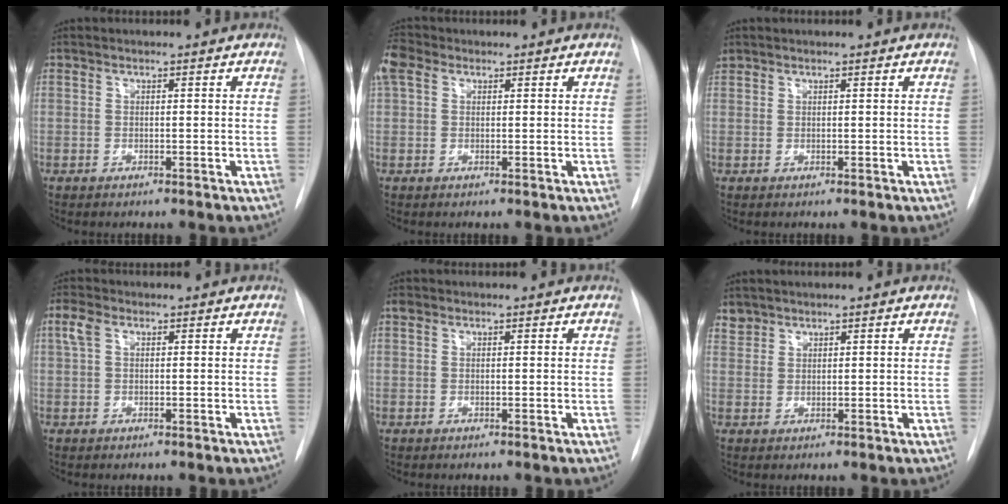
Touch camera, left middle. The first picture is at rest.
{"total": 3.7, "force": [1.8, 2.5, 2.0], "torque": [-0.059, 0.029, 0.038]}
{"total": 1.1, "force": [0.9, 0.6, 0.0], "torque": [-0.003, 0.016, 0.019]}
{"total": 2.4, "force": [0.9, 1.3, 1.8], "torque": [-0.048, 0.022, 0.022]}
{"total": 0.8, "force": [0.5, 0.5, 0.3], "torque": [-0.006, 0.015, 0.008]}
{"total": 1.9, "force": [1.6, 0.9, -0.3], "torque": [0.010, 0.008, 0.030]}